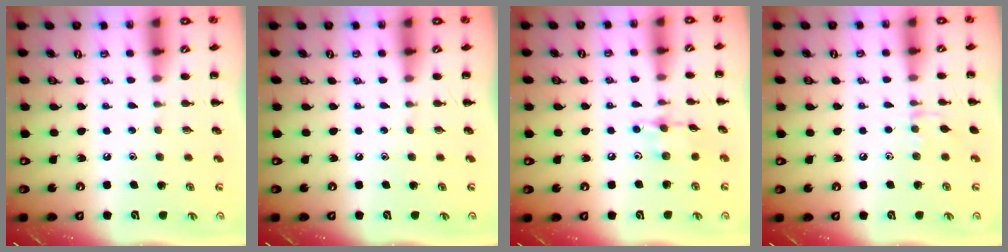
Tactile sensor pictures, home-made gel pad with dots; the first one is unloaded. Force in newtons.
{"total": 0.0}
{"total": 7.6, "press": 7.6, "slide": 0.8}
{"total": 6.0, "press": 5.7, "slide": 1.8}